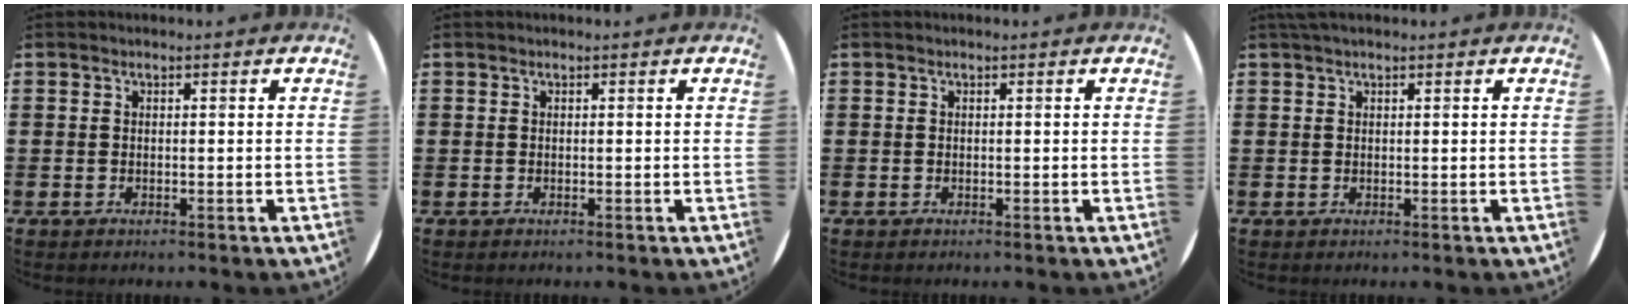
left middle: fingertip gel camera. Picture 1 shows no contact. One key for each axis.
{"total": 0.0}
{"total": 0.0}
{"total": 0.6, "fx": 0.5, "fy": 0.0, "fz": 0.3, "tx": -0.008, "ty": 0.000, "tz": 0.011}